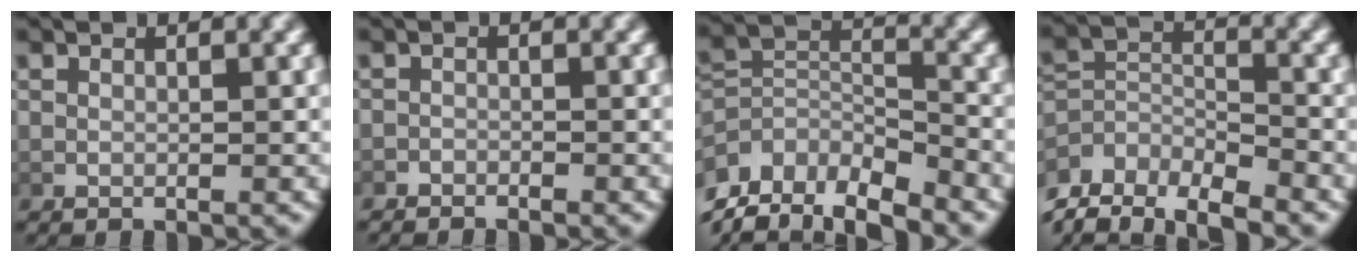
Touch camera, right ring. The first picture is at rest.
{"total": 1.4, "force": [-1.4, 0.1, -0.2], "torque": [0.003, -0.007, -0.023]}
{"total": 12.1, "force": [-6.2, 8.3, 6.3], "torque": [-0.123, -0.060, -0.084]}
{"total": 10.6, "force": [-6.4, 7.2, 4.4], "torque": [-0.106, -0.063, -0.092]}